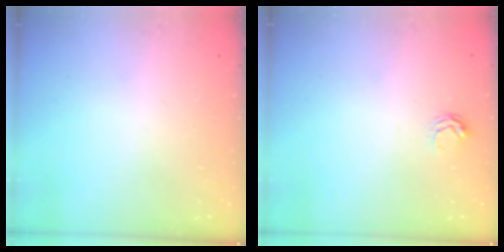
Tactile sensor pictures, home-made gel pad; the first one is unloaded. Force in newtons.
{"total": 4.5, "press": 4.5, "slide": 0.5}